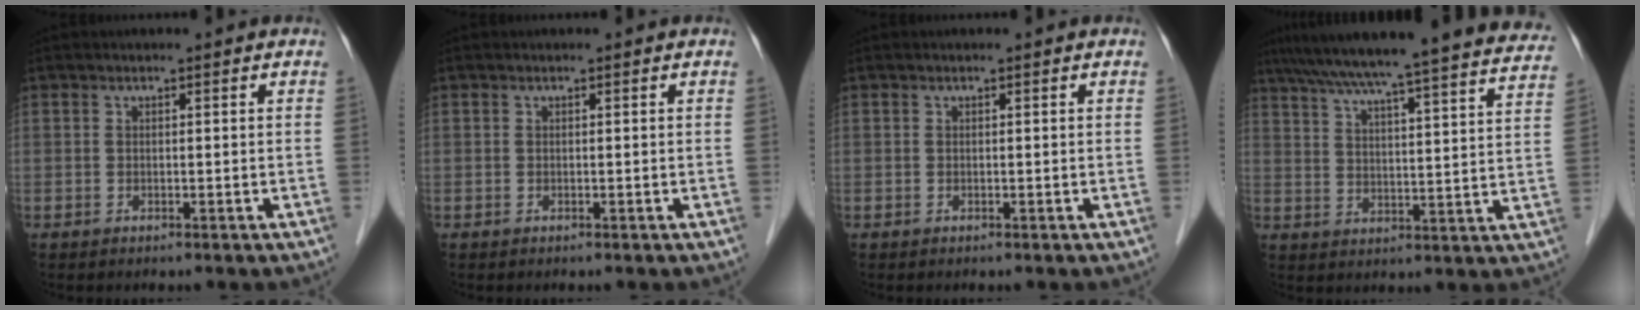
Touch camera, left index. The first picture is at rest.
{"total": 0.0}
{"total": 0.0}
{"total": 31.1, "force": [28.2, 1.6, 13.1], "torque": [-0.210, -0.043, 0.350]}